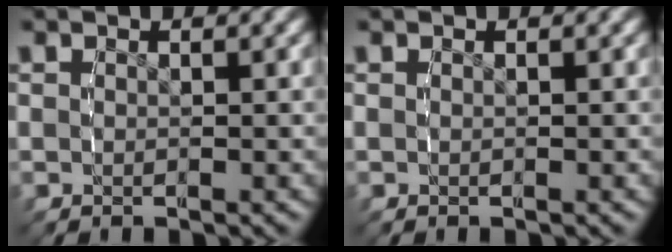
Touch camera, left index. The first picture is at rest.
{"total": 0.0}